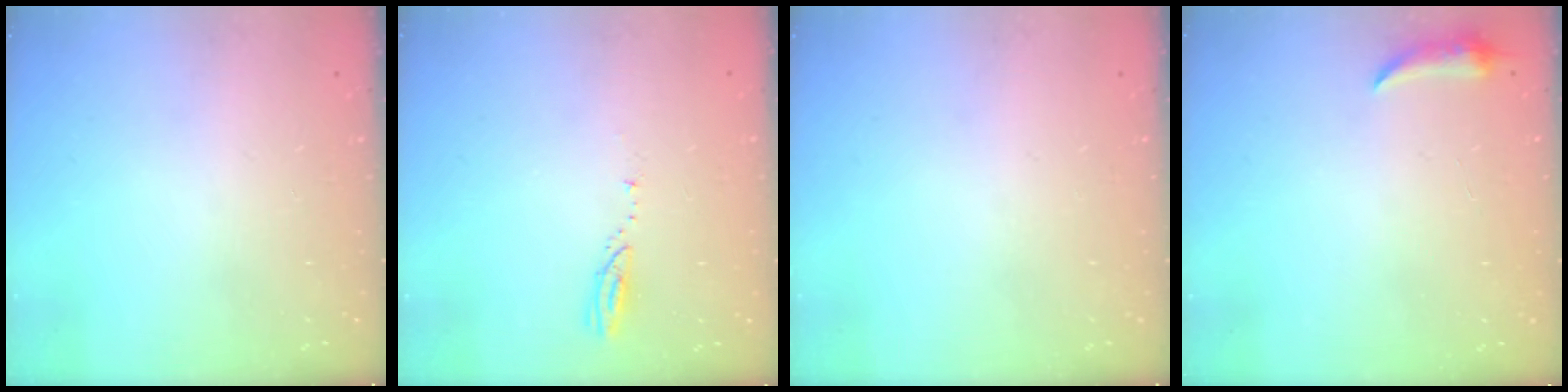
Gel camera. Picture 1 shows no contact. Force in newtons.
{"total": 2.9, "press": 2.9, "slide": 0.2}
{"total": 0.0}
{"total": 4.6, "press": 4.5, "slide": 0.8}